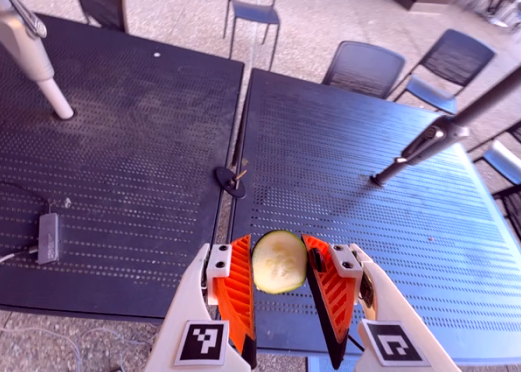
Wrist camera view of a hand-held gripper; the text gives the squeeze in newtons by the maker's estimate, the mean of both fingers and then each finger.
{"total": 7.8, "left": 7.8, "right": 7.9}